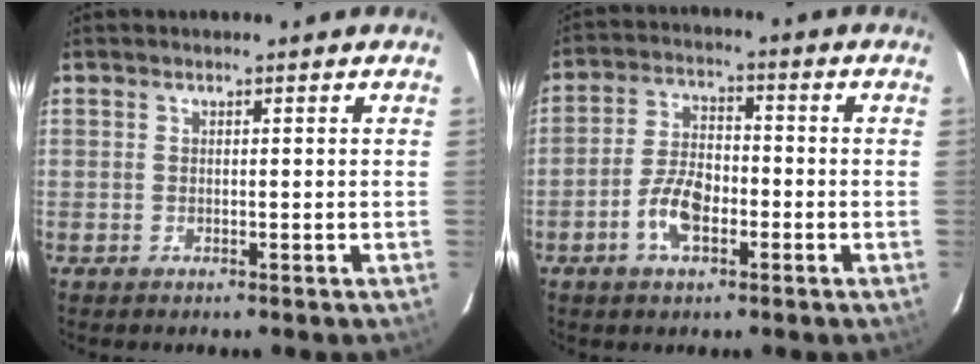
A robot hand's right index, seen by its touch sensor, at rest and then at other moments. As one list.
[{"total": 7.7, "force": [-3.2, 4.0, 5.8], "torque": [-0.119, 0.008, -0.057]}]